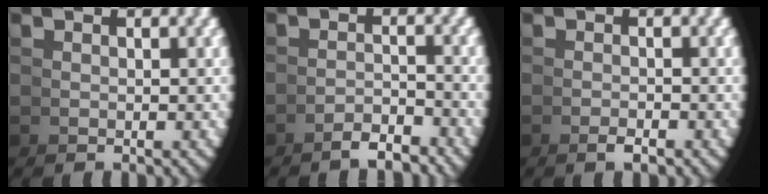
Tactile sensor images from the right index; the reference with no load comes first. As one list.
[{"total": 2.7, "force": [-2.6, -0.6, 0.7], "torque": [0.012, 0.009, -0.049]}, {"total": 1.1, "force": [-0.9, -0.6, 0.3], "torque": [0.006, 0.005, -0.017]}]